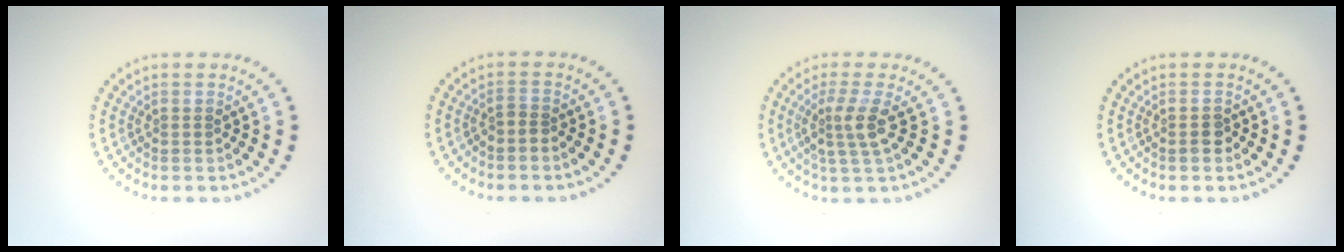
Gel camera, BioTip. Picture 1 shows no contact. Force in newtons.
{"total": 0.9, "press": 0.6, "slide": 0.7}
{"total": 2.7, "press": 2.1, "slide": 1.8}
{"total": 1.3, "press": 1.2, "slide": 0.4}